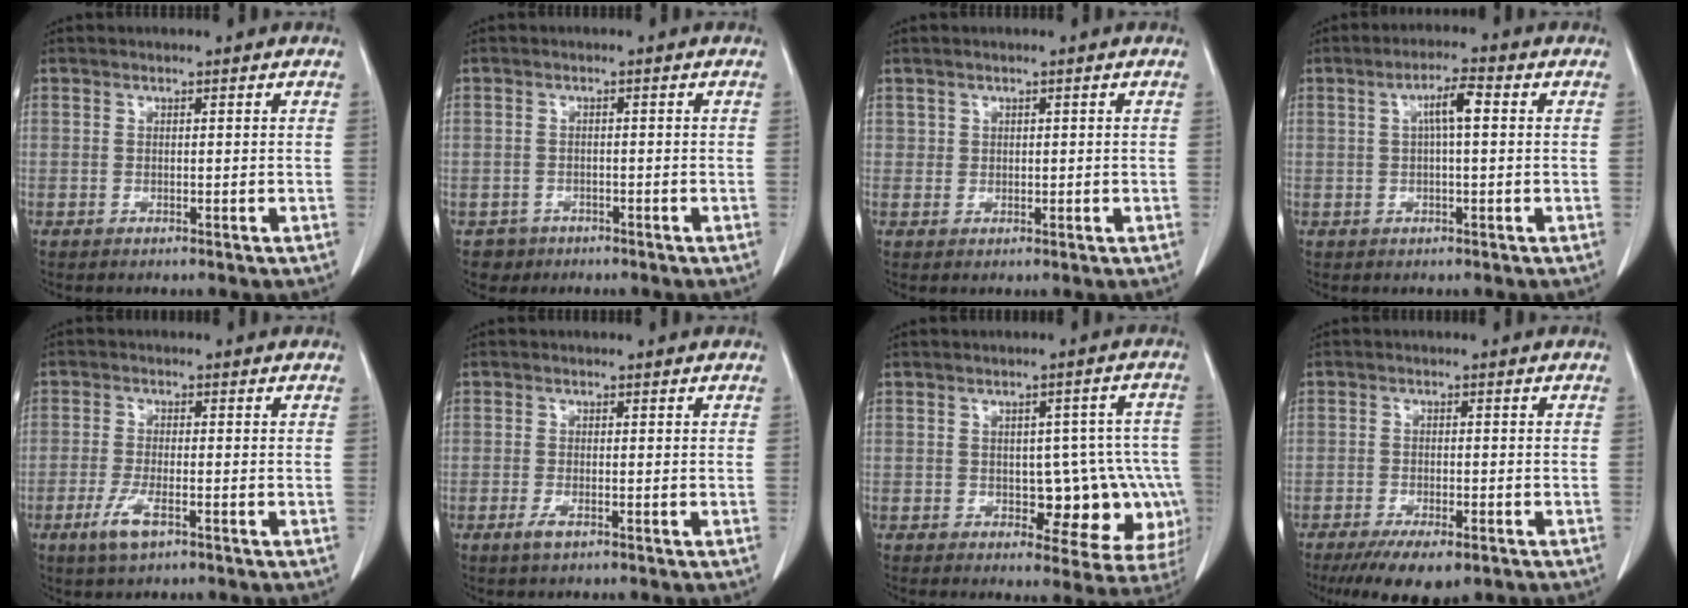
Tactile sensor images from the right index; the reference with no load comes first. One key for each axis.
{"total": 2.4, "fx": -1.4, "fy": 1.9, "fz": -0.4, "tx": 0.005, "ty": 0.010, "tz": -0.025}
{"total": 1.1, "fx": 0.4, "fy": 1.0, "fz": 0.1, "tx": 0.007, "ty": 0.000, "tz": 0.005}
{"total": 4.3, "fx": 0.8, "fy": 0.6, "fz": 4.2, "tx": -0.075, "ty": 0.012, "tz": 0.011}
{"total": 4.5, "fx": -2.4, "fy": 1.0, "fz": 3.6, "tx": -0.080, "ty": -0.006, "tz": -0.044}
{"total": 1.8, "fx": -1.1, "fy": 0.4, "fz": 1.4, "tx": -0.028, "ty": -0.003, "tz": -0.019}
{"total": 12.6, "fx": -2.5, "fy": 6.6, "fz": 10.5, "tx": -0.085, "ty": 0.025, "tz": -0.018}
{"total": 8.0, "fx": -5.5, "fy": 2.8, "fz": 5.1, "tx": -0.074, "ty": -0.012, "tz": -0.085}